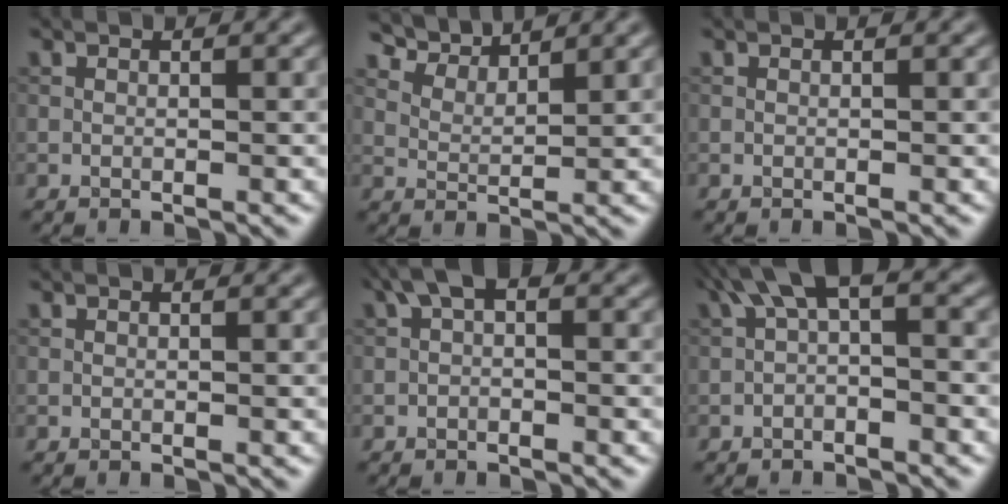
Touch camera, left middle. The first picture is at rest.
{"total": 4.7, "force": [4.4, 1.1, 1.4], "torque": [-0.042, 0.002, 0.088]}
{"total": 0.0}
{"total": 0.0}
{"total": 2.2, "force": [0.3, 1.2, 1.9], "torque": [-0.028, 0.012, -0.002]}
{"total": 4.1, "force": [0.4, 1.7, 3.8], "torque": [-0.057, 0.018, -0.005]}